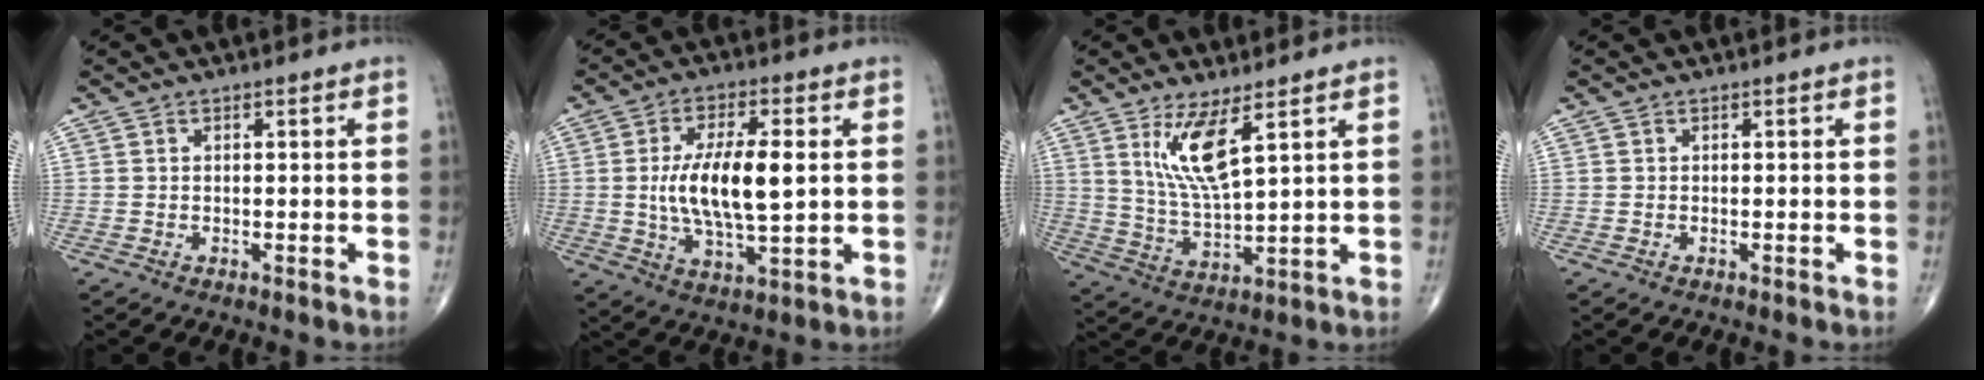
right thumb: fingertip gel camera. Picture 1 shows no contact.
{"total": 13.4, "force": [1.0, 5.0, 12.4], "torque": [-0.228, -0.008, 0.019]}
{"total": 9.2, "force": [4.5, 1.8, 7.8], "torque": [-0.157, -0.041, 0.100]}
{"total": 0.0}